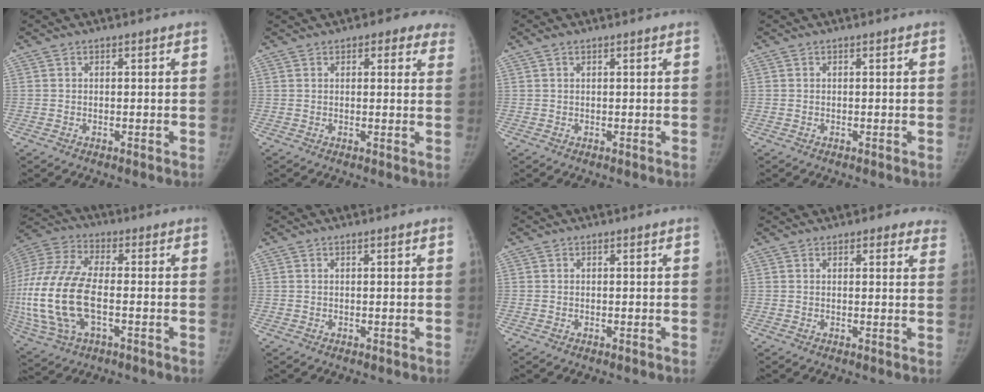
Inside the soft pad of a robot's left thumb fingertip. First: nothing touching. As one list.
[{"total": 8.0, "force": [5.8, 4.1, 3.8], "torque": [0.008, -0.012, 0.053]}, {"total": 1.0, "force": [0.7, 0.5, 0.5], "torque": [-0.006, 0.007, 0.011]}, {"total": 0.0}, {"total": 21.9, "force": [-3.4, 11.1, 18.6], "torque": [-0.445, 0.002, -0.055]}, {"total": 0.0}, {"total": 0.0}, {"total": 6.5, "force": [5.4, 3.0, 1.8], "torque": [0.030, -0.015, 0.047]}]